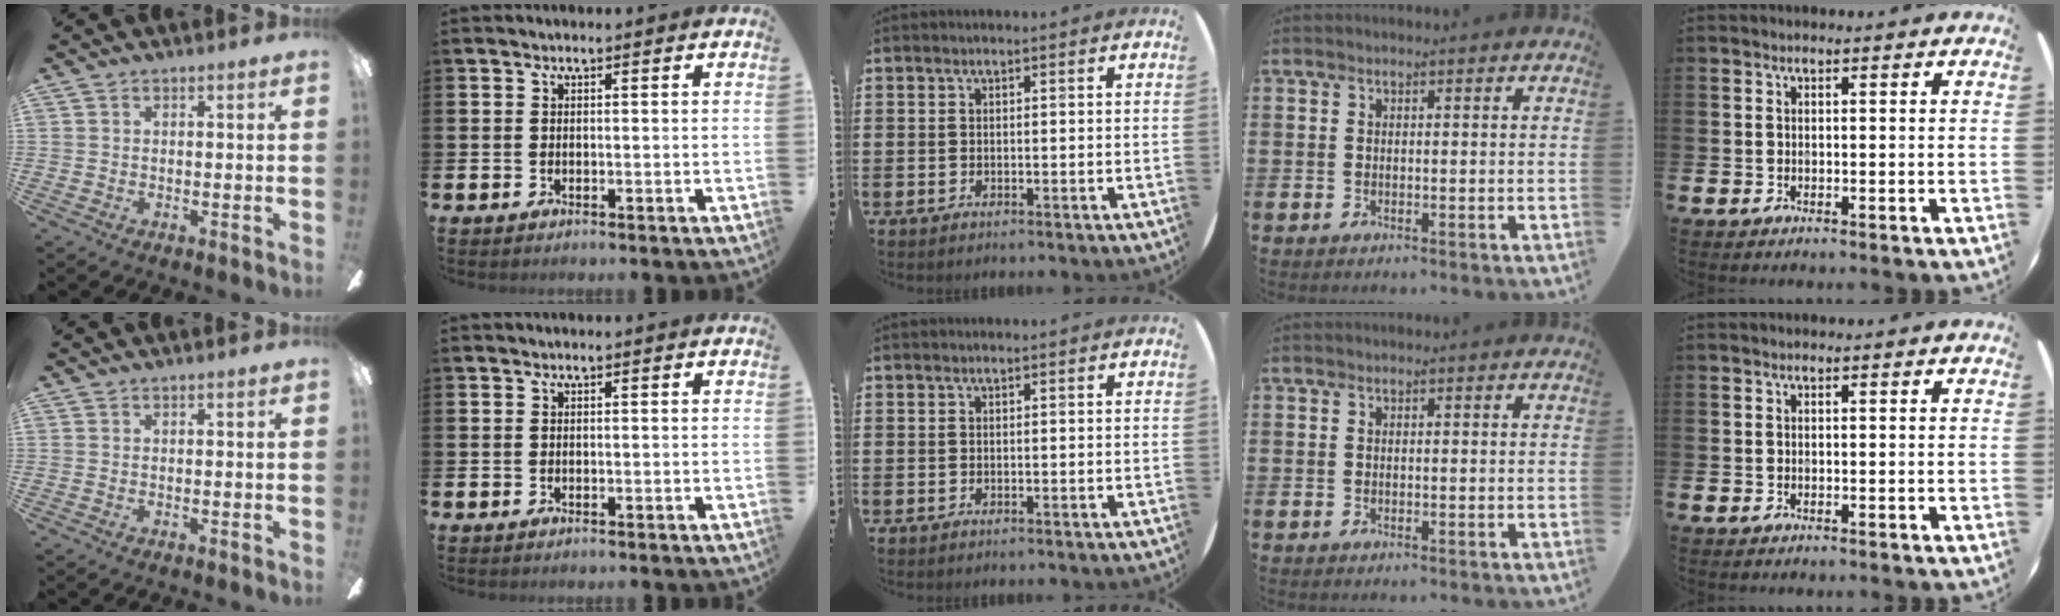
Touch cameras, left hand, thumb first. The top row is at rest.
{}